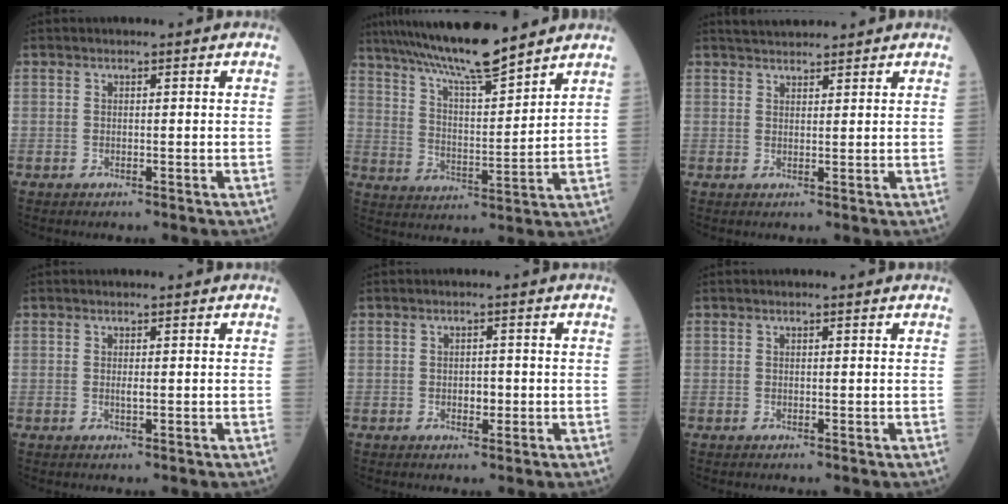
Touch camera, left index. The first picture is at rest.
{"total": 14.1, "force": [12.1, 0.7, 7.3], "torque": [-0.130, 0.008, 0.210]}
{"total": 4.7, "force": [4.4, 0.9, 1.3], "torque": [-0.023, 0.033, 0.072]}
{"total": 0.6, "force": [0.1, 0.0, 0.6], "torque": [-0.016, -0.002, 0.002]}
{"total": 1.6, "force": [-0.3, 1.0, 1.2], "torque": [-0.019, 0.001, -0.002]}
{"total": 0.8, "force": [0.7, 0.0, 0.4], "torque": [-0.010, 0.007, 0.011]}